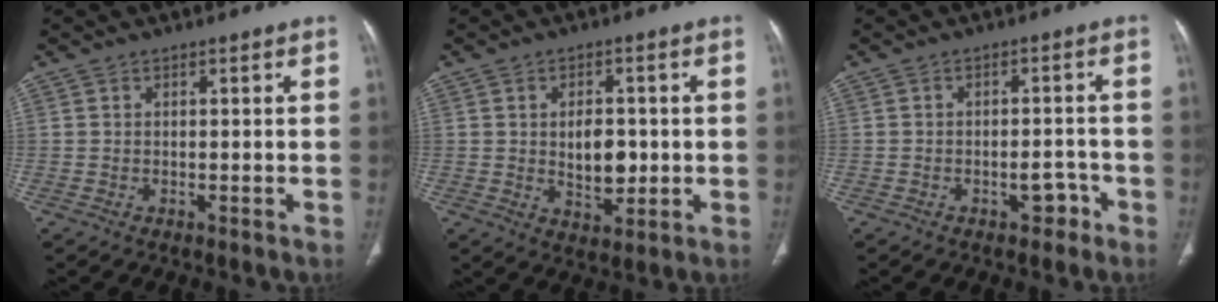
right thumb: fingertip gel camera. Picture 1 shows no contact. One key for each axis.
{"total": 6.8, "fx": 0.0, "fy": 4.2, "fz": 5.4, "tx": -0.063, "ty": -0.003, "tz": 0.008}
{"total": 3.5, "fx": -2.1, "fy": 2.0, "fz": 1.9, "tx": -0.006, "ty": 0.023, "tz": -0.026}